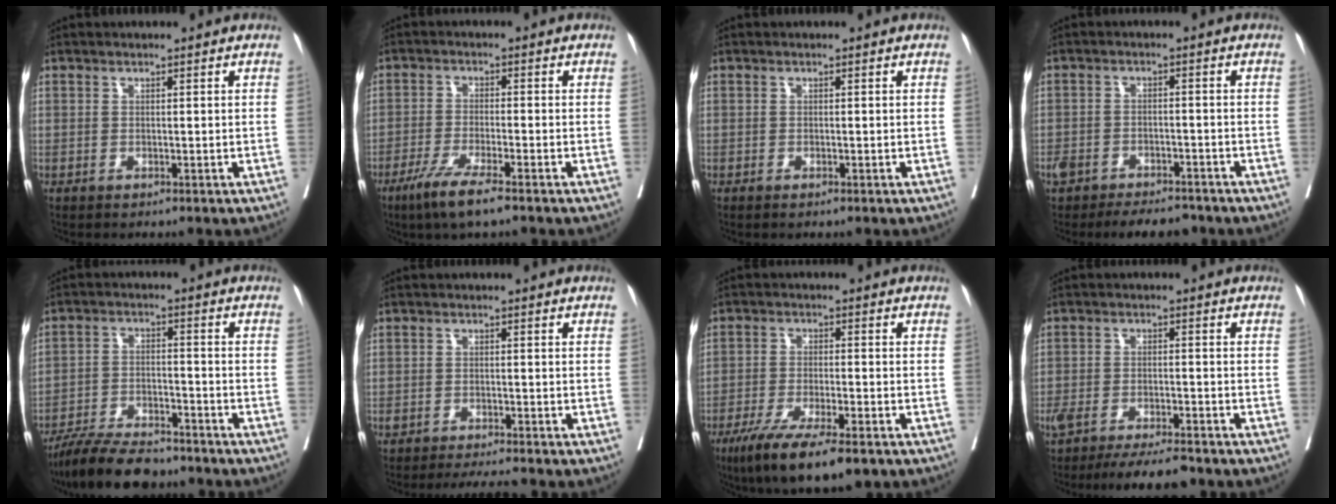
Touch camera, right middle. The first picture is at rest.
{"total": 6.6, "force": [-4.4, 0.2, 4.9], "torque": [-0.097, -0.017, -0.083]}
{"total": 0.7, "force": [-0.5, 0.1, 0.5], "torque": [-0.007, -0.002, -0.007]}
{"total": 8.6, "force": [-7.2, 3.4, 3.3], "torque": [-0.052, 0.004, -0.104]}
{"total": 11.6, "force": [-10.1, 2.5, 4.9], "torque": [-0.081, -0.012, -0.172]}
{"total": 4.2, "force": [-3.9, -0.2, 1.5], "torque": [-0.019, -0.010, -0.062]}
{"total": 12.6, "force": [-8.5, 2.4, 9.1], "torque": [-0.149, -0.028, -0.136]}
{"total": 9.1, "force": [-7.9, 1.3, 4.4], "torque": [-0.066, -0.011, -0.124]}